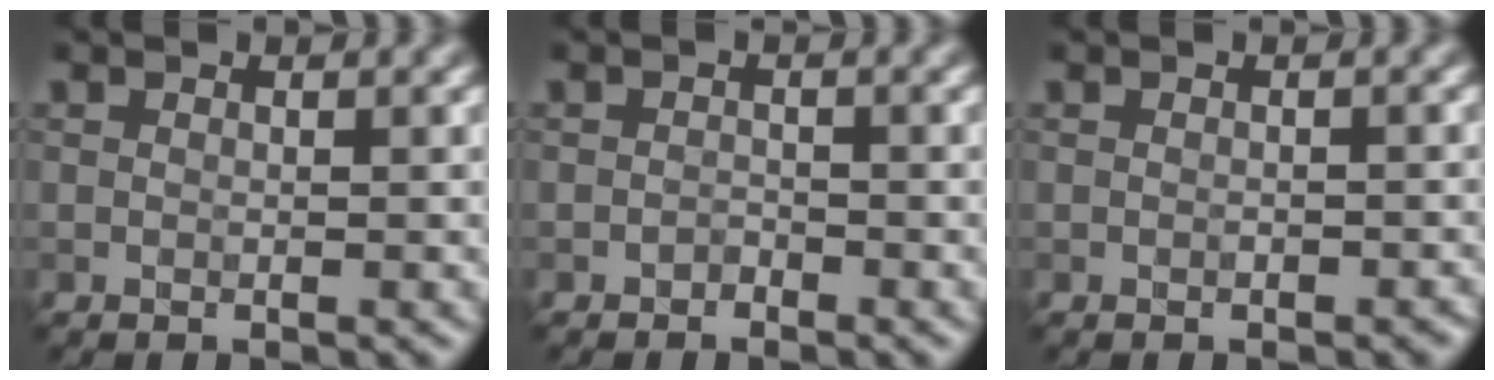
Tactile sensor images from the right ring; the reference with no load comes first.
{"total": 0.7, "force": [-0.6, 0.4, 0.0], "torque": [0.003, 0.002, -0.012]}
{"total": 0.8, "force": [-0.4, 0.5, 0.3], "torque": [-0.005, -0.002, -0.005]}